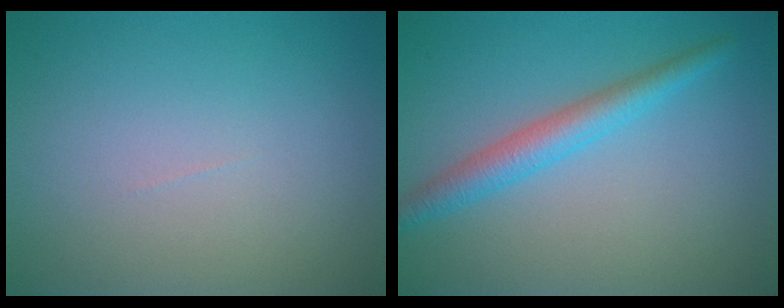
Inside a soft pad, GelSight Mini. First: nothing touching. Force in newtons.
{"total": 3.1, "press": 3.1, "slide": 0.1}